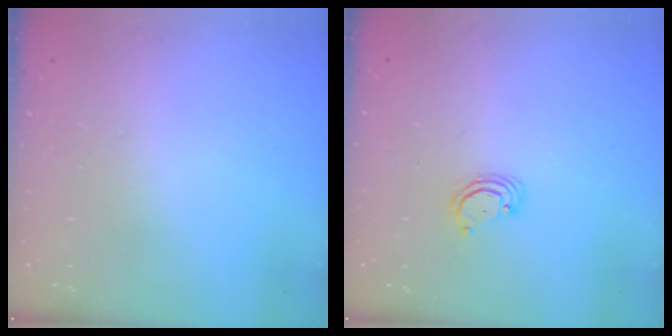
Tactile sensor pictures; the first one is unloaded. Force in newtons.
{"total": 2.8, "press": 2.8, "slide": 0.3}